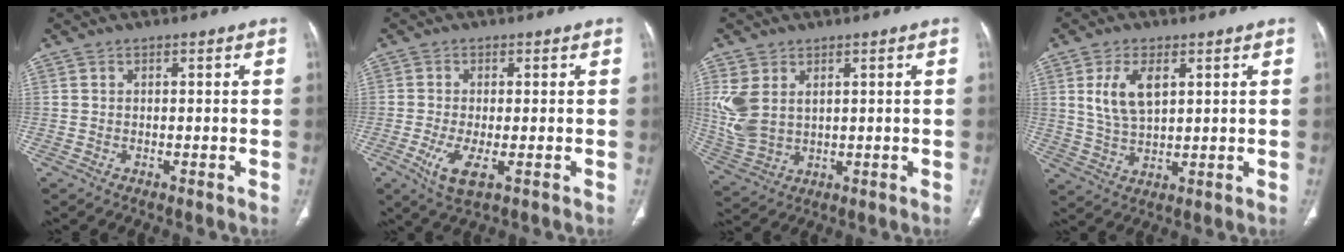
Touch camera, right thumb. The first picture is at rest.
{"total": 5.8, "force": [-1.9, 1.9, 5.2], "torque": [-0.111, -0.015, -0.031]}
{"total": 9.1, "force": [2.6, 6.2, 6.1], "torque": [-0.141, -0.008, 0.070]}
{"total": 8.0, "force": [2.7, 4.1, 6.3], "torque": [-0.119, -0.009, 0.059]}